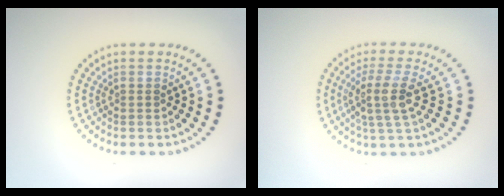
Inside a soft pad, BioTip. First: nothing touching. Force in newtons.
{"total": 3.6, "press": 2.8, "slide": 2.2}